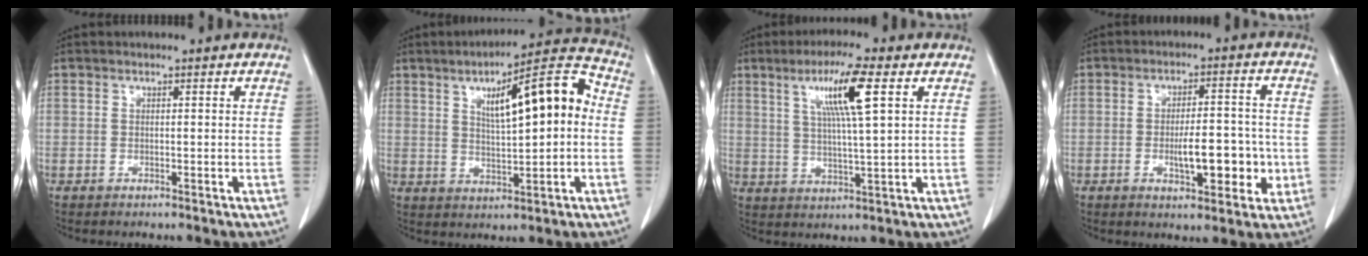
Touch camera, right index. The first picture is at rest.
{"total": 12.8, "force": [2.2, 2.6, 12.4], "torque": [-0.182, 0.033, 0.031]}
{"total": 9.6, "force": [3.9, -0.1, 8.8], "torque": [-0.163, 0.007, 0.069]}
{"total": 8.4, "force": [-1.8, 3.0, 7.6], "torque": [-0.113, 0.009, -0.022]}